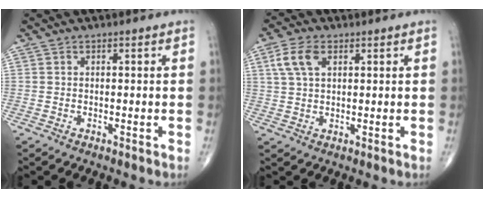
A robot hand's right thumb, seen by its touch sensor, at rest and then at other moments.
{"total": 6.0, "force": [2.3, 3.4, 4.4], "torque": [-0.092, 0.005, 0.046]}